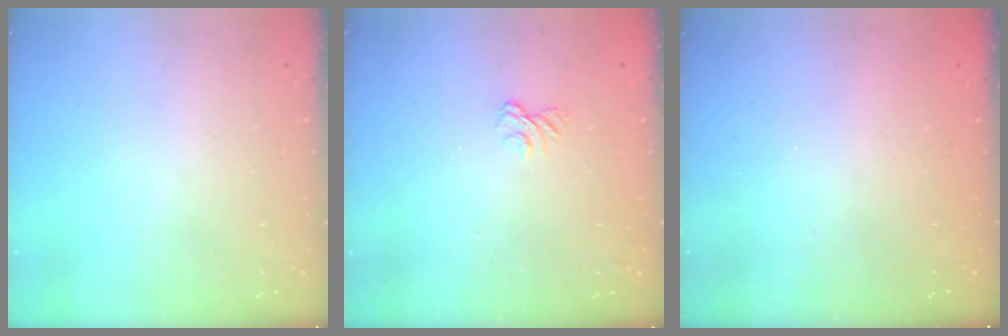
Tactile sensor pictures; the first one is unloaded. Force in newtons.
{"total": 2.3, "press": 2.0, "slide": 1.2}
{"total": 2.4, "press": 2.2, "slide": 0.8}